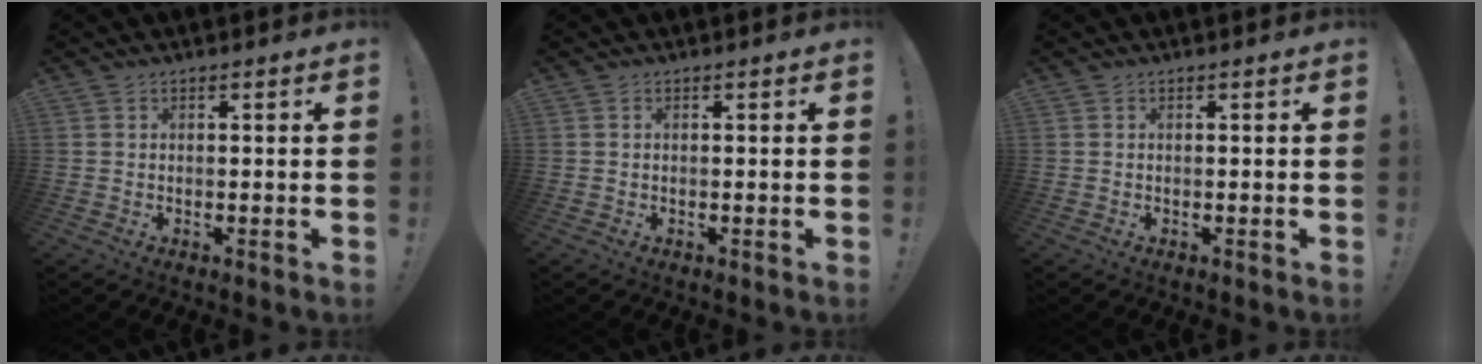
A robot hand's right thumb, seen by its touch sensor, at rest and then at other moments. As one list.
[{"total": 0.0}, {"total": 0.0}]